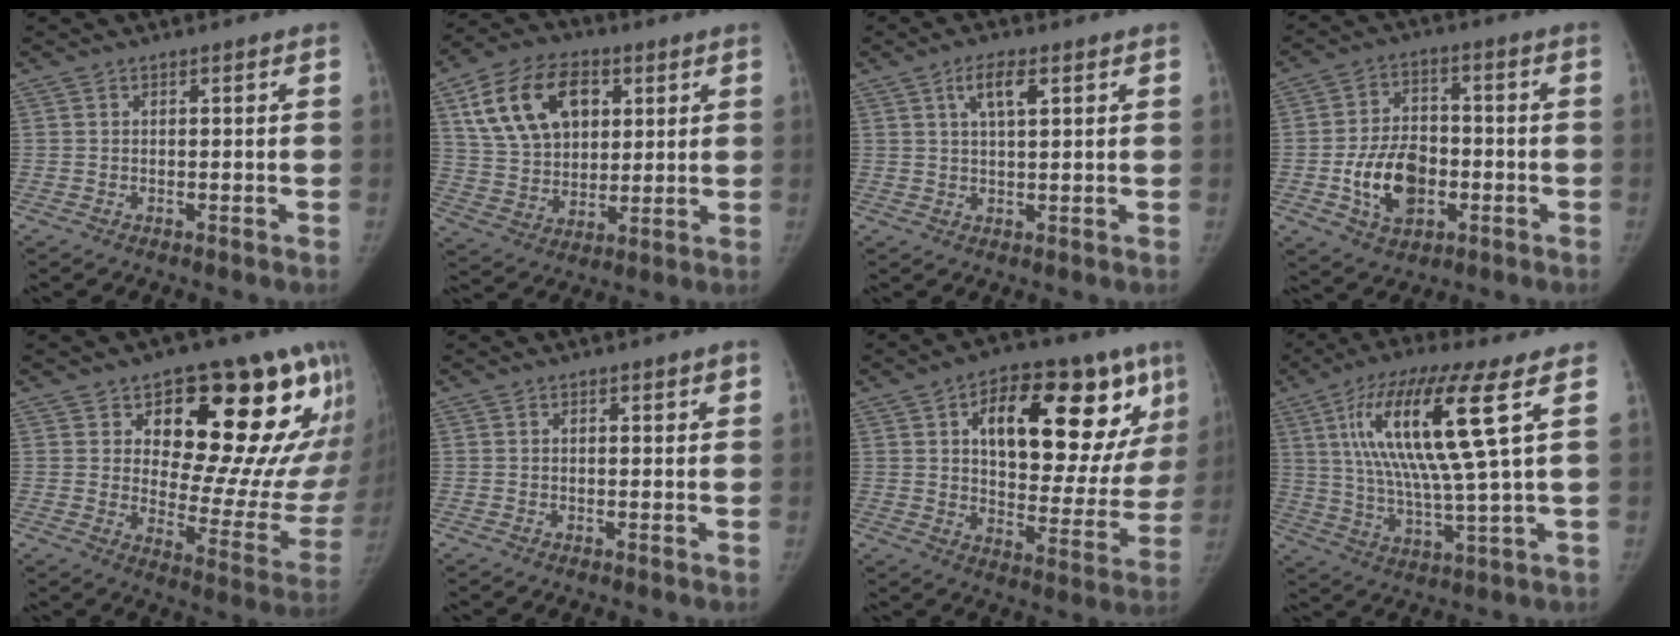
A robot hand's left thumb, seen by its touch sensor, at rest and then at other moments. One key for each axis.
{"total": 17.8, "fx": 6.8, "fy": 11.9, "fz": 11.3, "tx": -0.173, "ty": -0.010, "tz": 0.127}
{"total": 4.9, "fx": 2.2, "fy": 1.7, "fz": 4.1, "tx": -0.073, "ty": 0.000, "tz": 0.041}
{"total": 12.3, "fx": -3.1, "fy": 8.3, "fz": 8.5, "tx": -0.120, "ty": 0.014, "tz": -0.049}
{"total": 23.9, "fx": 11.9, "fy": 10.5, "fz": 17.9, "tx": -0.179, "ty": -0.047, "tz": 0.174}
{"total": 1.5, "fx": 0.7, "fy": 0.6, "fz": 1.2, "tx": -0.011, "ty": -0.001, "tz": 0.008}
{"total": 26.5, "fx": 10.1, "fy": 12.0, "fz": 21.3, "tx": -0.260, "ty": -0.006, "tz": 0.149}
{"total": 18.4, "fx": 6.1, "fy": 2.0, "fz": 17.2, "tx": -0.343, "ty": -0.018, "tz": 0.103}